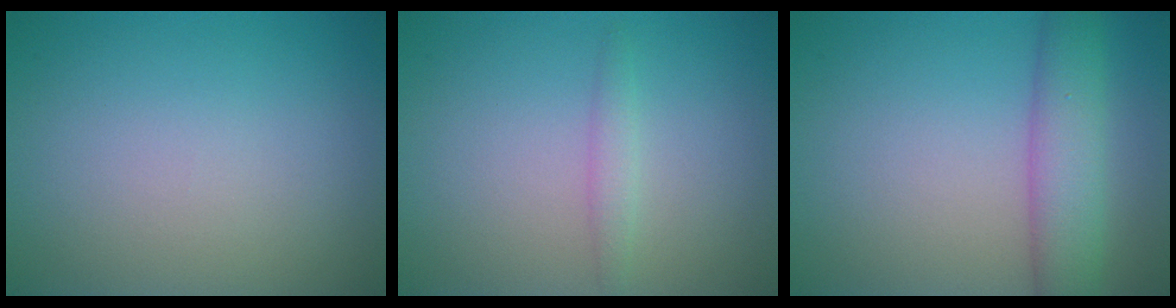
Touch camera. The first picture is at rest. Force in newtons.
{"total": 1.3, "press": 1.3, "slide": 0.0}
{"total": 4.6, "press": 4.6, "slide": 0.1}